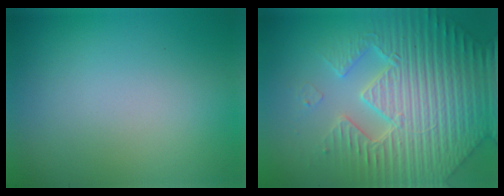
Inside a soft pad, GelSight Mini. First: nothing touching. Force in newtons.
{"total": 7.7, "press": 7.5, "slide": 1.9}